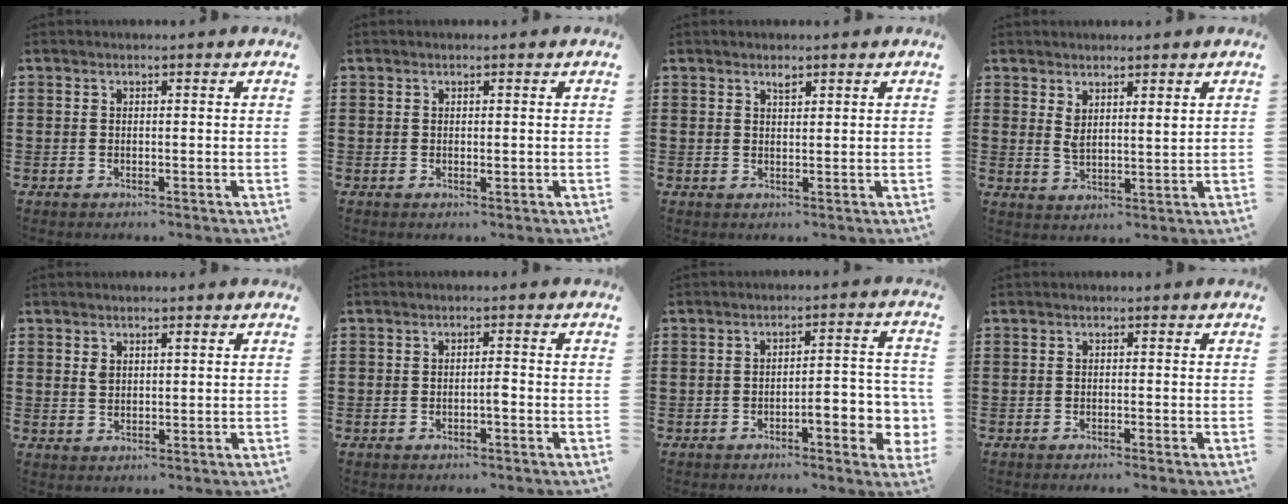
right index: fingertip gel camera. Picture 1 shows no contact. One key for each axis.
{"total": 0.6, "fx": 0.0, "fy": 0.3, "fz": 0.5, "tx": -0.010, "ty": 0.001, "tz": 0.001}
{"total": 1.2, "fx": 0.9, "fy": 0.4, "fz": 0.6, "tx": -0.006, "ty": -0.002, "tz": 0.014}
{"total": 3.0, "fx": 2.2, "fy": 0.9, "fz": 1.8, "tx": -0.040, "ty": 0.001, "tz": 0.041}
{"total": 1.7, "fx": 0.7, "fy": 0.9, "fz": 1.2, "tx": -0.027, "ty": 0.003, "tz": 0.013}
{"total": 1.5, "fx": -0.7, "fy": 0.3, "fz": 1.3, "tx": -0.026, "ty": -0.001, "tz": -0.013}
{"total": 6.1, "fx": -2.5, "fy": 1.6, "fz": 5.3, "tx": -0.070, "ty": -0.005, "tz": -0.044}
{"total": 0.6, "fx": -0.5, "fy": 0.0, "fz": 0.2, "tx": -0.006, "ty": -0.001, "tz": -0.010}